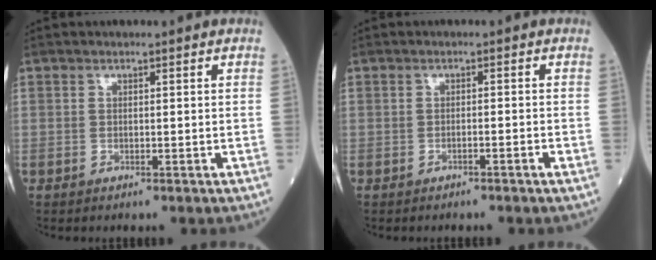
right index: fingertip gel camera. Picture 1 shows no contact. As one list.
[{"total": 1.1, "force": [-0.8, -0.3, 0.7], "torque": [-0.015, 0.006, -0.011]}]